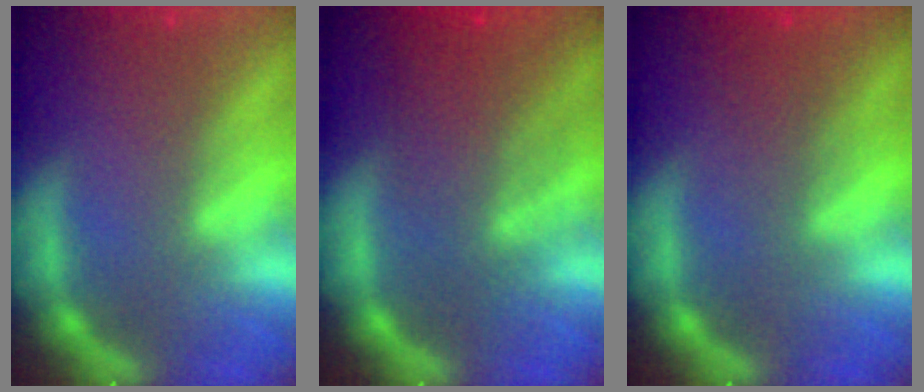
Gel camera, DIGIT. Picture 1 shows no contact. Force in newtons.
{"total": 6.5}
{"total": 2.5}